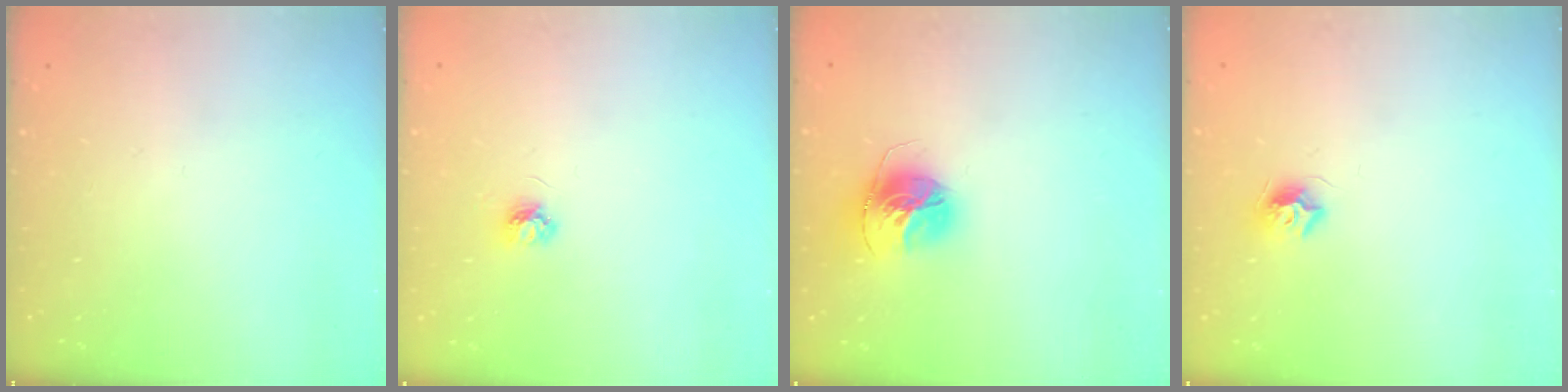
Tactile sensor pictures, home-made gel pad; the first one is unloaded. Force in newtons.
{"total": 3.9, "press": 3.9, "slide": 0.5}
{"total": 14.3, "press": 14.3, "slide": 1.5}
{"total": 7.4, "press": 7.4, "slide": 0.0}